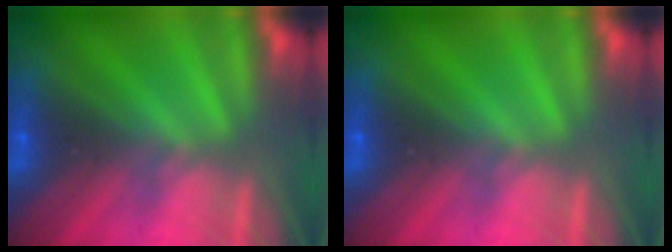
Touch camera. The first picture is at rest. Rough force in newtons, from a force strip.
{"total": 0.0}